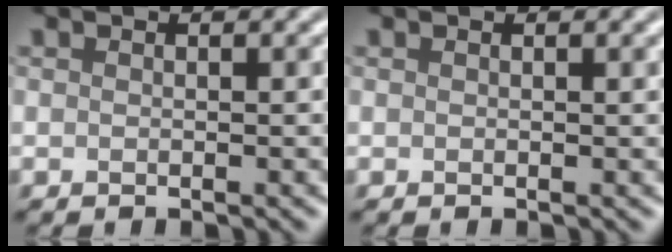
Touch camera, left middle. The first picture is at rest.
{"total": 0.7, "force": [0.3, 0.1, 0.6], "torque": [-0.005, 0.003, 0.004]}